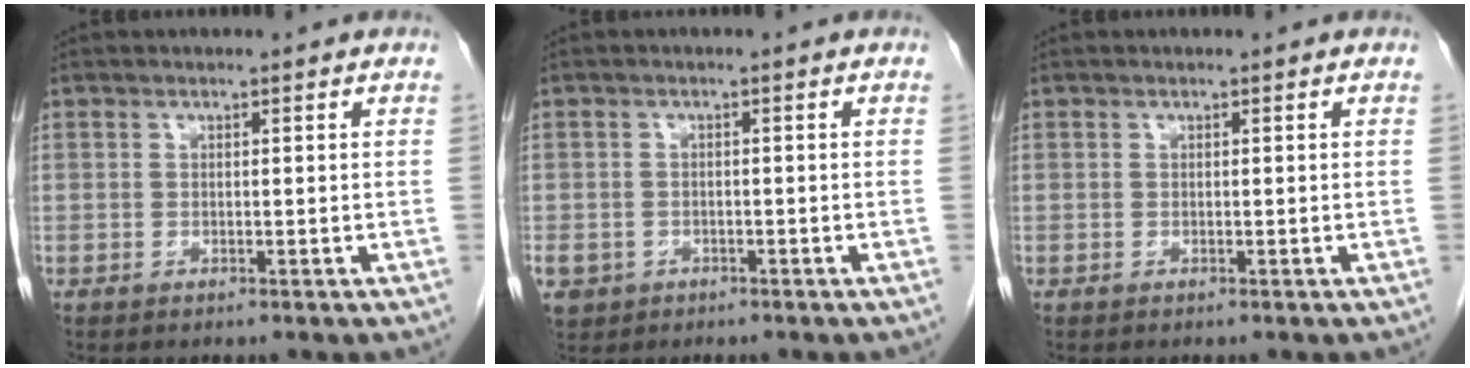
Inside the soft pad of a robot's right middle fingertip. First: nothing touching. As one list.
[{"total": 5.9, "force": [-2.9, 5.0, 1.6], "torque": [-0.046, -0.001, -0.040]}, {"total": 0.0}]